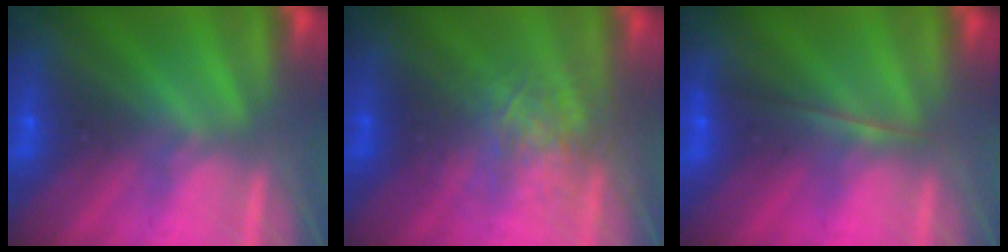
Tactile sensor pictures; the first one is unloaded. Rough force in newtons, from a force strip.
{"total": 2.6}
{"total": 1.8}